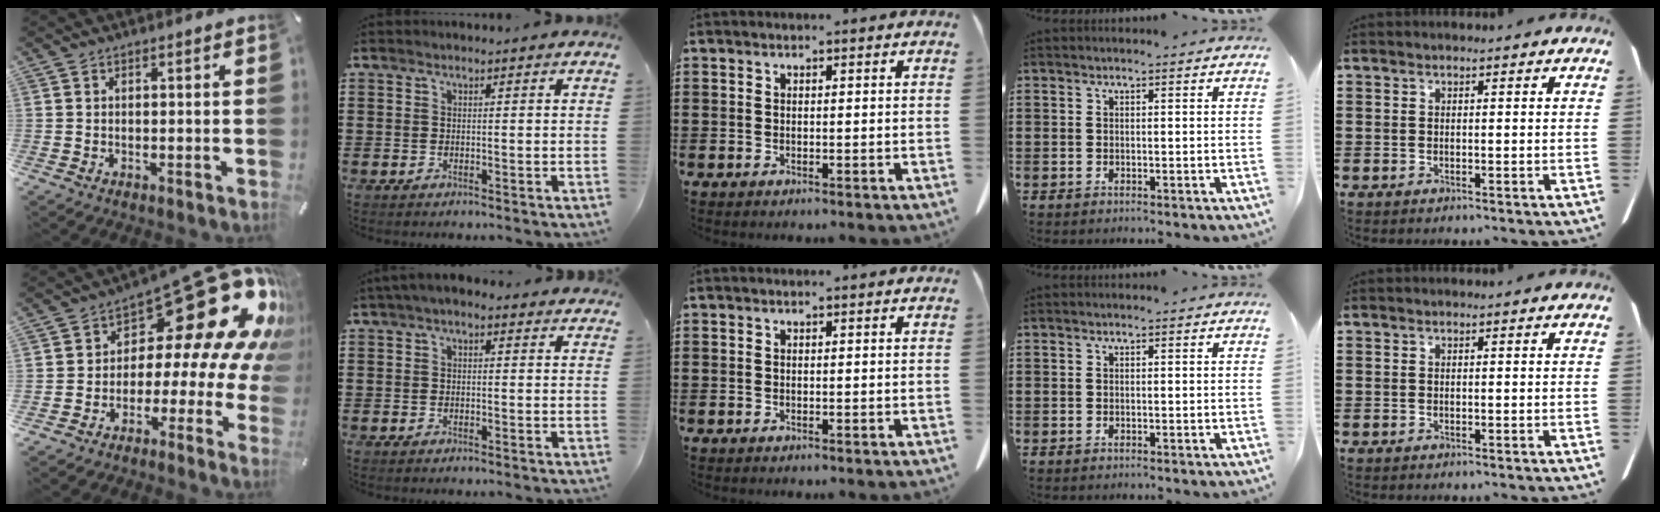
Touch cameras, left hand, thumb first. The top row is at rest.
{"thumb": {"total": 24.1, "force": [10.3, 11.0, 18.8], "torque": [-0.262, -0.084, 0.185]}, "index": {"total": 1.9, "force": [0.9, 1.1, 1.3], "torque": [-0.029, 0.008, 0.015]}}